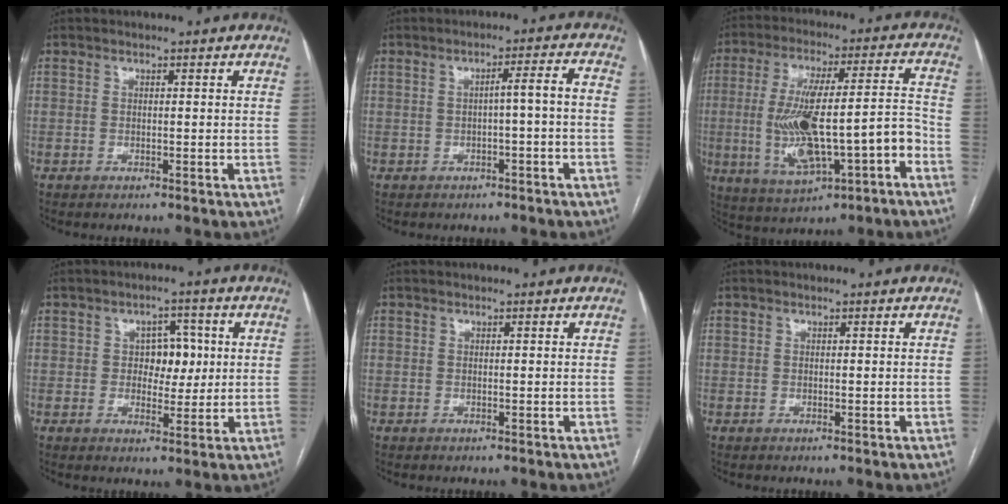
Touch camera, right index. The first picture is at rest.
{"total": 3.4, "force": [-0.8, 0.1, 3.2], "torque": [-0.044, 0.016, -0.009]}
{"total": 16.7, "force": [-4.6, 3.9, 15.6], "torque": [-0.286, 0.017, -0.062]}
{"total": 5.4, "force": [0.7, 3.7, 3.8], "torque": [-0.044, 0.013, 0.014]}
{"total": 0.0}
{"total": 0.0}